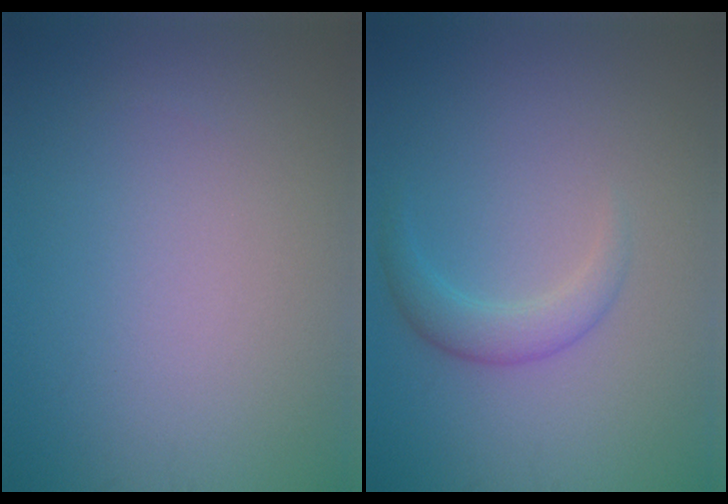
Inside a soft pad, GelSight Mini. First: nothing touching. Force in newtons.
{"total": 2.3, "press": 2.3, "slide": 0.1}